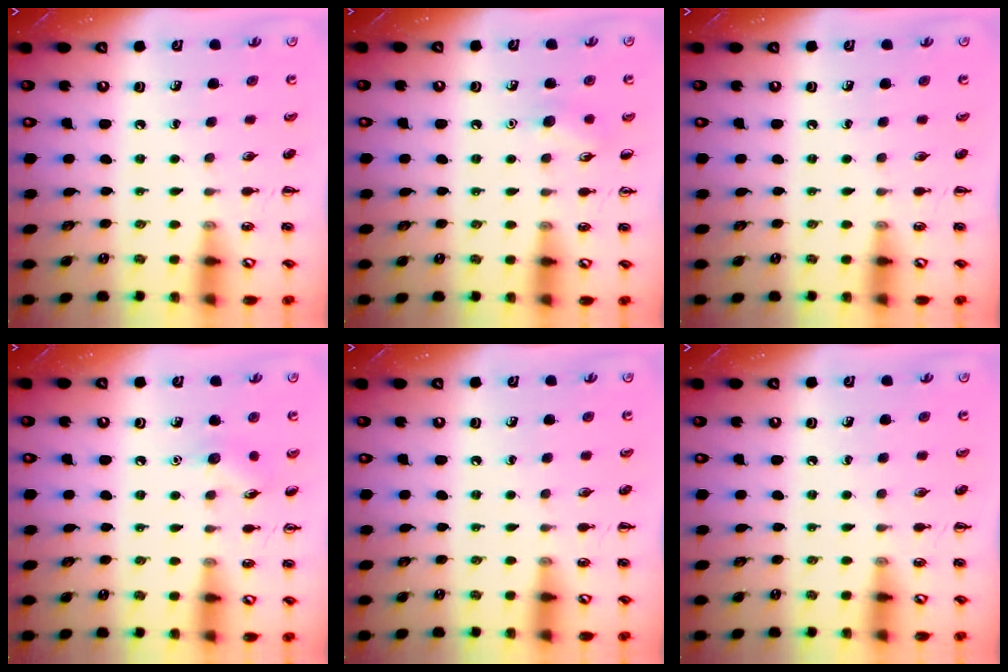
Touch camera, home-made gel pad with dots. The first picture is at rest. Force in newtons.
{"total": 6.1, "press": 5.9, "slide": 1.5}
{"total": 0.0}
{"total": 6.5, "press": 6.3, "slide": 1.6}
{"total": 0.0}
{"total": 0.0}